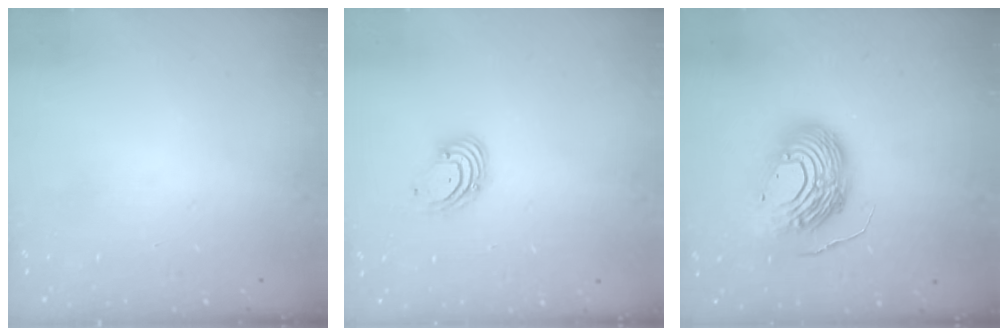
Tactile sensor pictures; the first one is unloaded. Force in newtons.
{"total": 2.7, "press": 2.7, "slide": 0.3}
{"total": 14.7, "press": 14.7, "slide": 1.3}